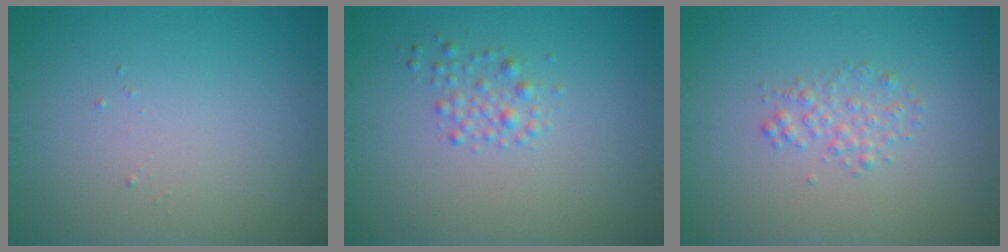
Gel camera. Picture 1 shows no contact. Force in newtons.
{"total": 1.6, "press": 1.6, "slide": 0.0}
{"total": 1.5, "press": 1.5, "slide": 0.0}